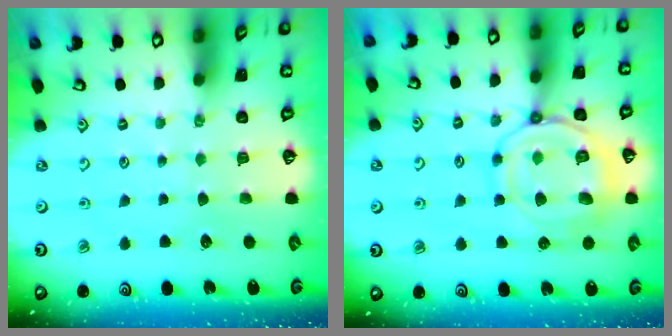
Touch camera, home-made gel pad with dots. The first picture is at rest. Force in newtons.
{"total": 13.9, "press": 13.9, "slide": 1.4}